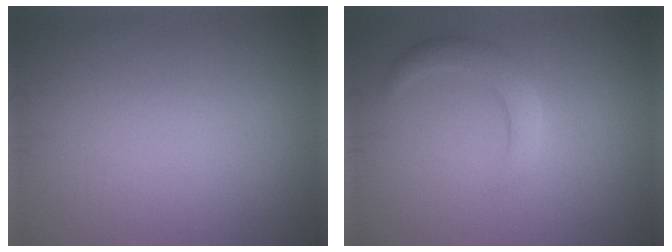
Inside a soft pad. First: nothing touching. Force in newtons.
{"total": 2.6, "press": 2.6, "slide": 0.1}